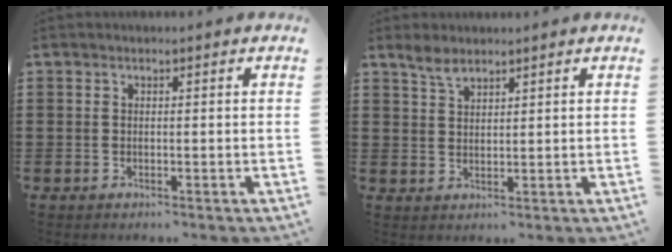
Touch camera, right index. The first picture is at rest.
{"total": 3.0, "force": [2.4, 1.1, 1.5], "torque": [-0.035, 0.002, 0.045]}